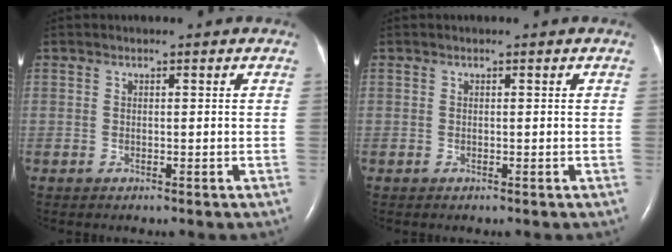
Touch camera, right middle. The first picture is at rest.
{"total": 0.0}